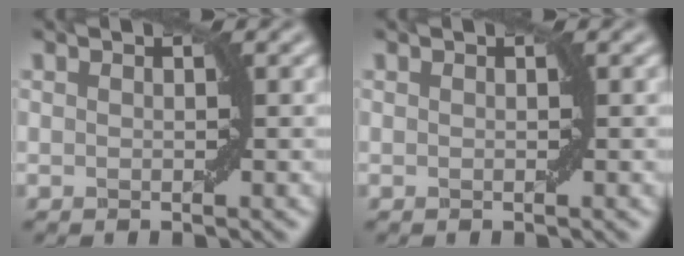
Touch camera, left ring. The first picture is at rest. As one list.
[{"total": 0.0}]